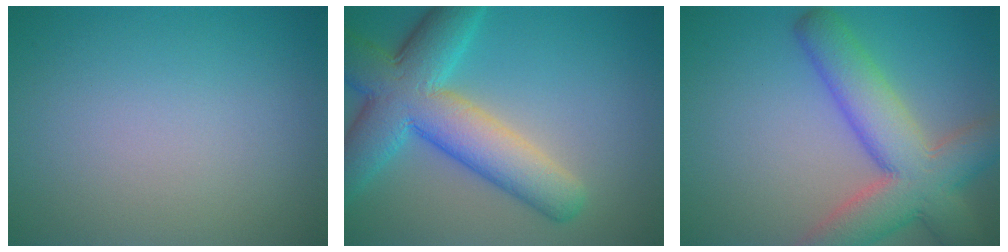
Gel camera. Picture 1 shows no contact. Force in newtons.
{"total": 9.5, "press": 9.5, "slide": 0.4}
{"total": 8.7, "press": 8.7, "slide": 0.5}